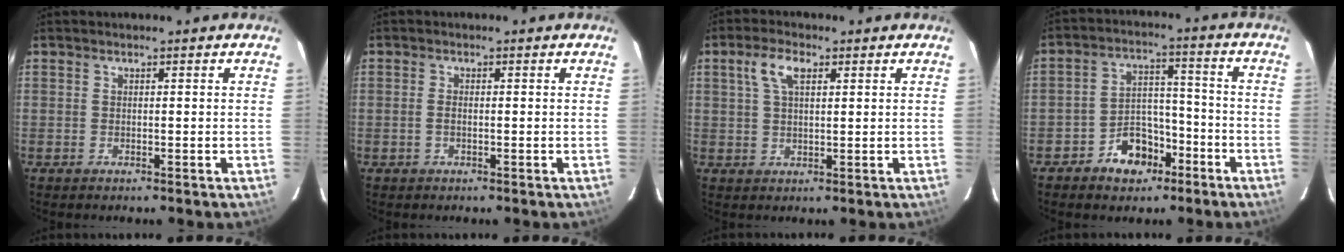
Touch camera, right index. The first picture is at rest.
{"total": 1.0, "force": [-0.3, 0.5, 0.7], "torque": [-0.014, 0.004, -0.006]}
{"total": 4.9, "force": [2.0, 2.3, 3.9], "torque": [-0.076, 0.013, 0.038]}
{"total": 8.6, "force": [-5.6, 5.5, 3.5], "torque": [-0.066, 0.029, -0.081]}